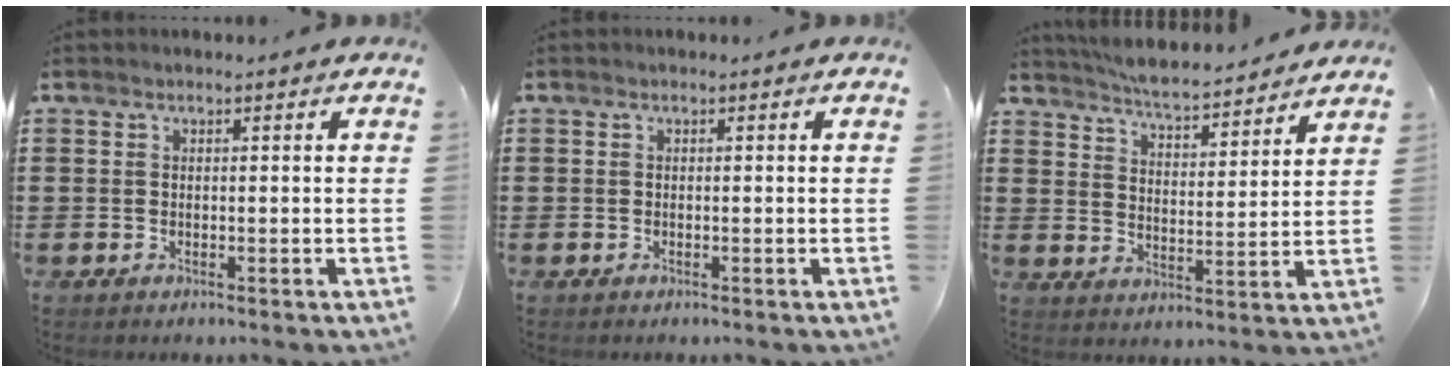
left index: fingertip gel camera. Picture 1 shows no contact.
{"total": 0.0}
{"total": 5.1, "force": [5.0, 0.0, 0.9], "torque": [-0.041, -0.034, 0.085]}